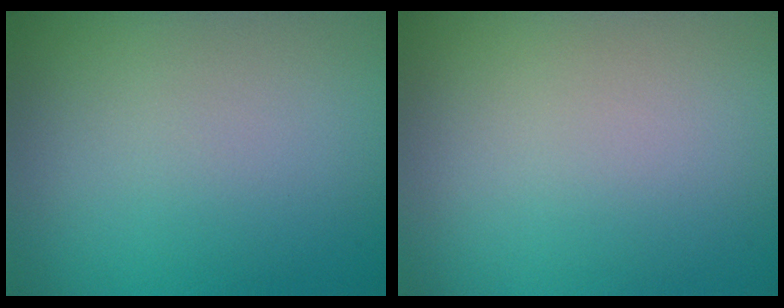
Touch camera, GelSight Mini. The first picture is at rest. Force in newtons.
{"total": 0.0}